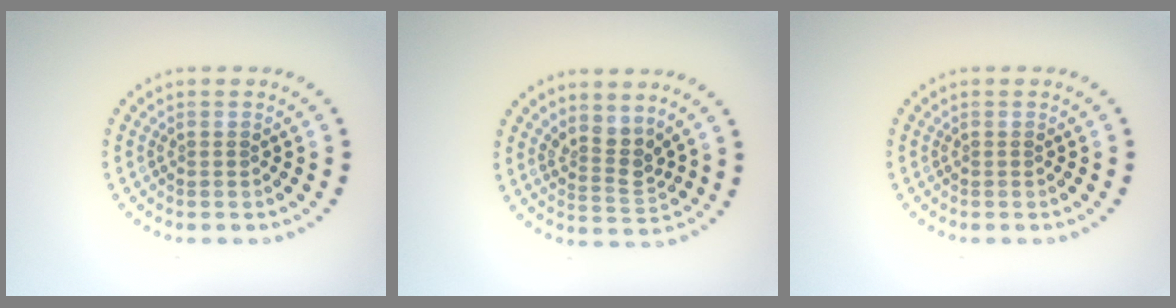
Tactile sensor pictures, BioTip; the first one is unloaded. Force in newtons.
{"total": 2.6, "press": 1.9, "slide": 1.7}
{"total": 0.0}